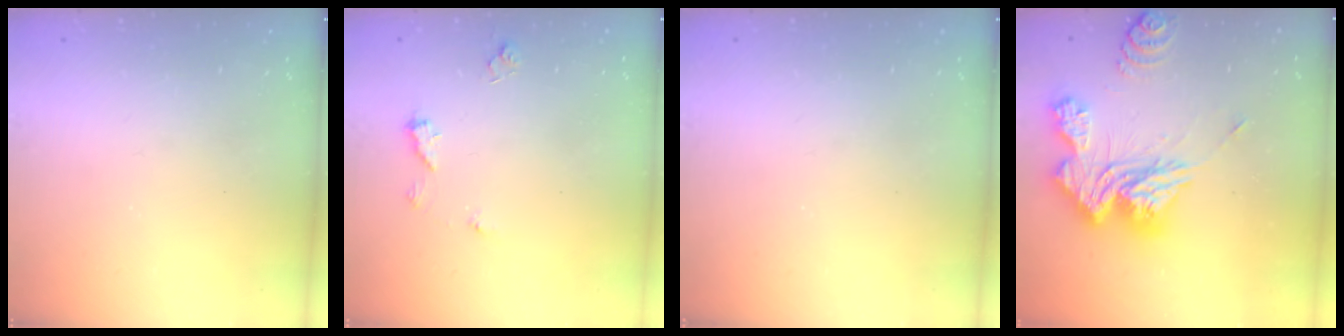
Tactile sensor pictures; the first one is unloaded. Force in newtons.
{"total": 7.0, "press": 7.0, "slide": 0.7}
{"total": 0.0}
{"total": 20.4, "press": 20.3, "slide": 1.9}